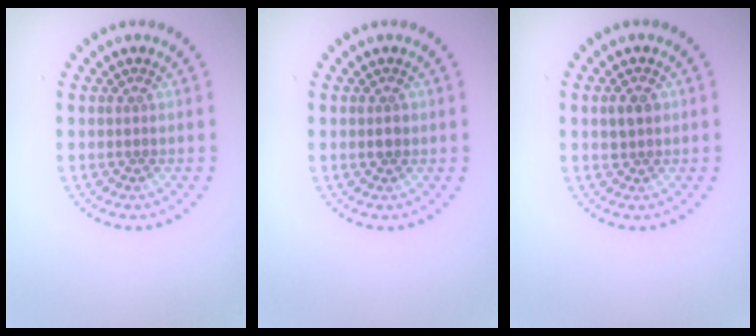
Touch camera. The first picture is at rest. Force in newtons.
{"total": 1.0, "press": 1.0, "slide": 0.1}
{"total": 1.7, "press": 1.6, "slide": 0.3}